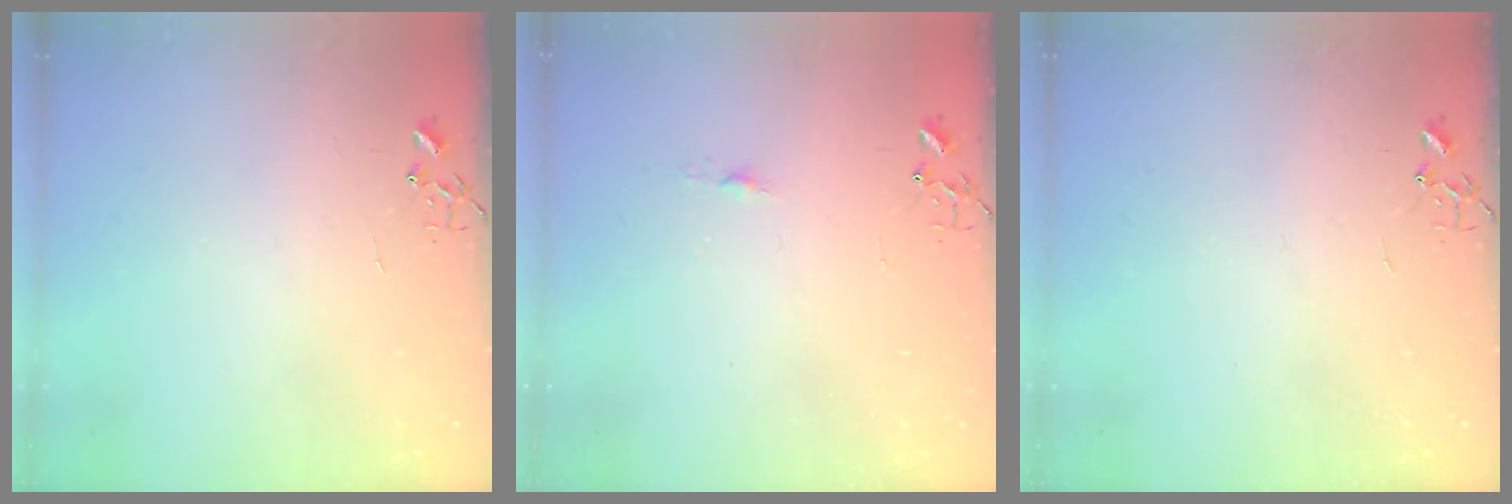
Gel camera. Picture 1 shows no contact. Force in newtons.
{"total": 3.7, "press": 3.6, "slide": 0.5}
{"total": 0.0}